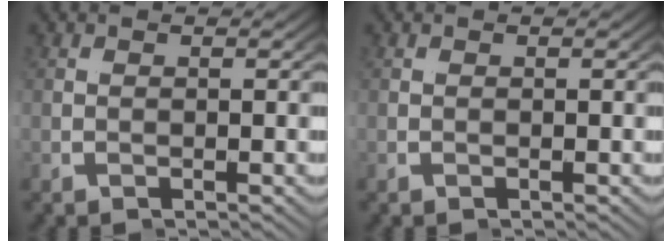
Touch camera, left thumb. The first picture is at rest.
{"total": 0.0}